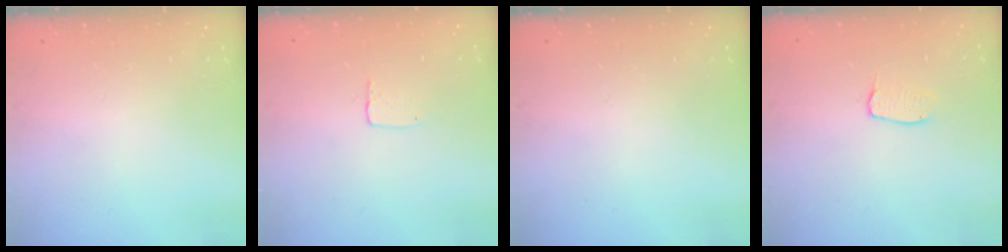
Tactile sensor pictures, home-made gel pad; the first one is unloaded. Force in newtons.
{"total": 3.5, "press": 3.5, "slide": 0.2}
{"total": 0.0}
{"total": 3.9, "press": 3.9, "slide": 0.2}